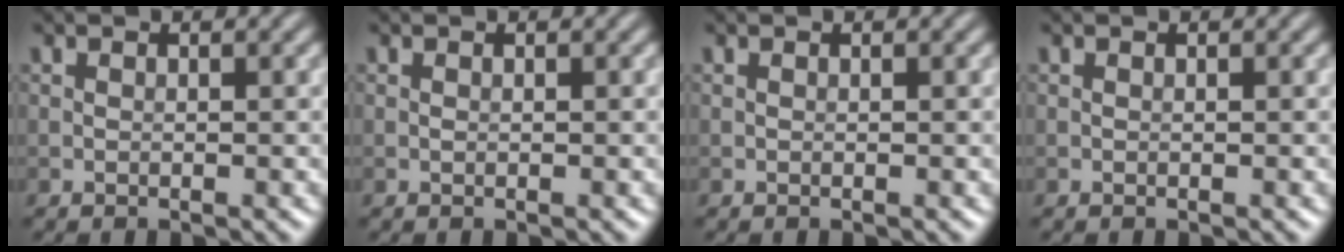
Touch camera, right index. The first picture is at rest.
{"total": 0.0}
{"total": 0.0}
{"total": 0.0}